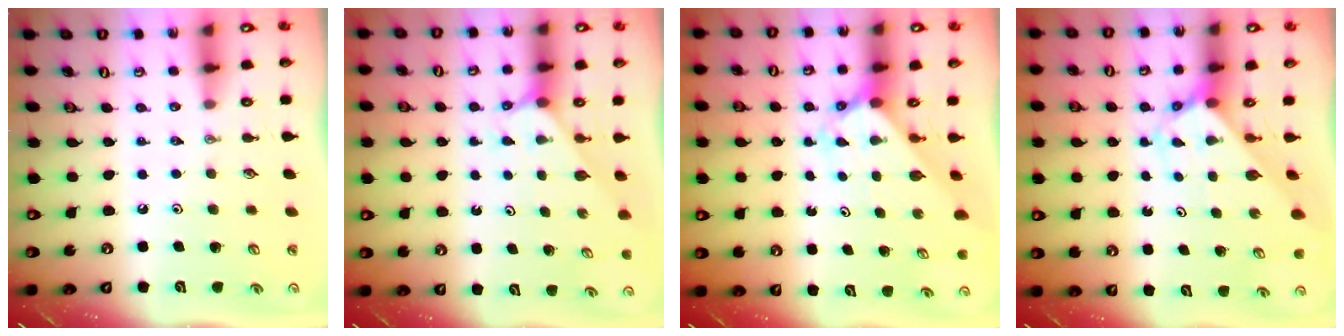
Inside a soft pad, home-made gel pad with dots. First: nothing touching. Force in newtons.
{"total": 2.9, "press": 2.9, "slide": 0.4}
{"total": 1.8, "press": 1.8, "slide": 0.1}
{"total": 2.7, "press": 2.7, "slide": 0.1}